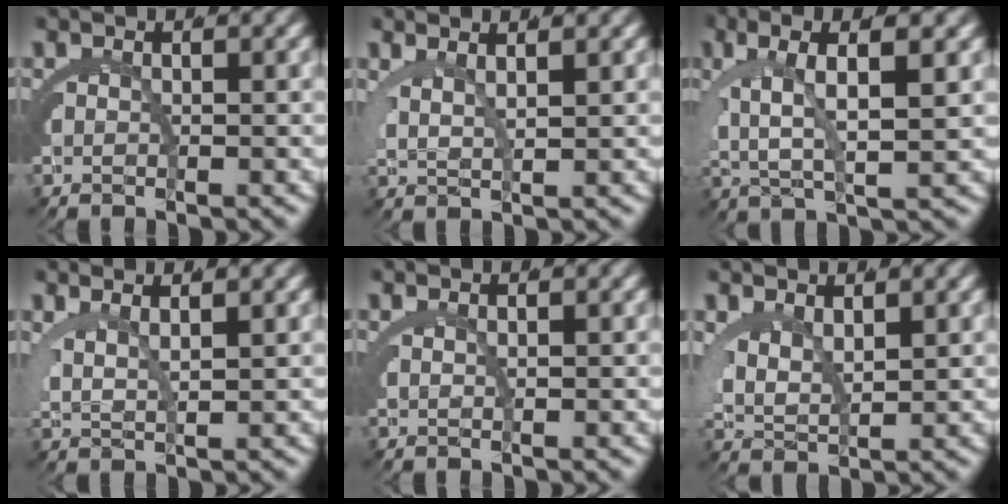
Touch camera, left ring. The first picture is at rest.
{"total": 3.4, "force": [2.3, 1.1, 2.3], "torque": [-0.037, -0.001, 0.044]}
{"total": 5.9, "force": [1.7, 2.0, 5.4], "torque": [-0.094, 0.004, 0.032]}
{"total": 3.8, "force": [2.4, 1.4, 2.6], "torque": [-0.044, -0.002, 0.045]}
{"total": 1.0, "force": [0.6, -0.7, 0.4], "torque": [-0.011, -0.007, 0.019]}
{"total": 3.6, "force": [1.5, 2.2, 2.4], "torque": [-0.073, -0.026, 0.040]}